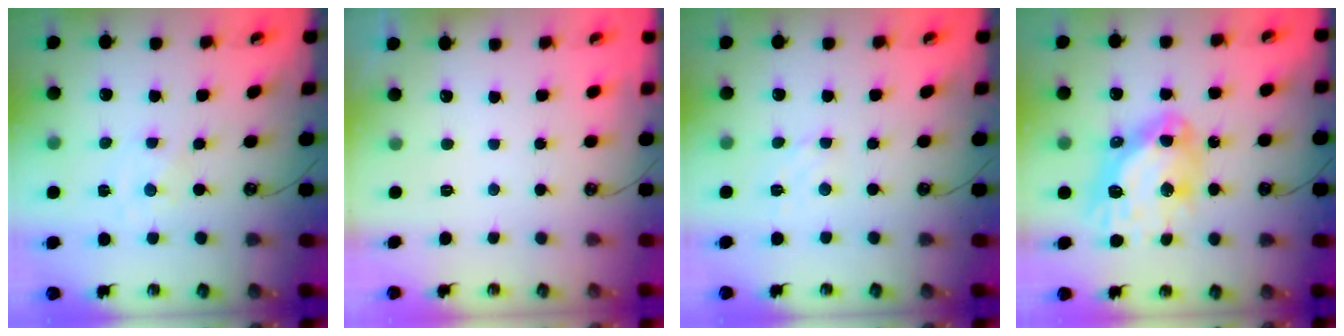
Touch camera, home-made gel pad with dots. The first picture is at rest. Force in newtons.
{"total": 0.0}
{"total": 2.9, "press": 2.9, "slide": 0.5}
{"total": 15.5, "press": 15.4, "slide": 1.7}